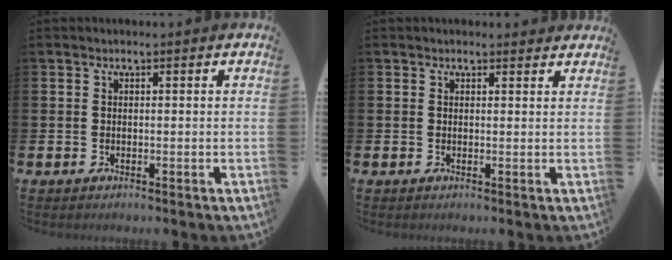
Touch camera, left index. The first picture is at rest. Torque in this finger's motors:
{"motor_torque": [1.04, -1.10, 0.05, 0.08]}